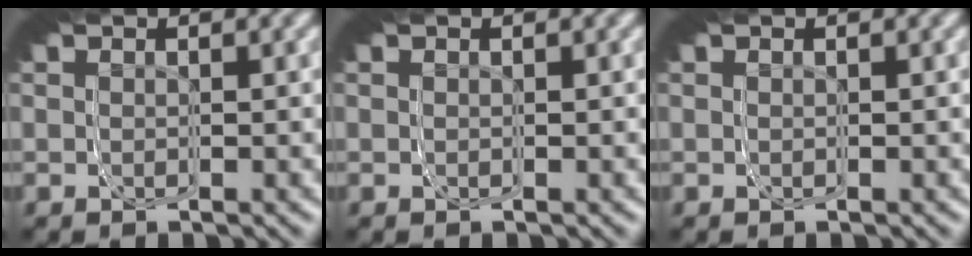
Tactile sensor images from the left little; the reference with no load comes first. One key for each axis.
{"total": 0.0}
{"total": 0.0}